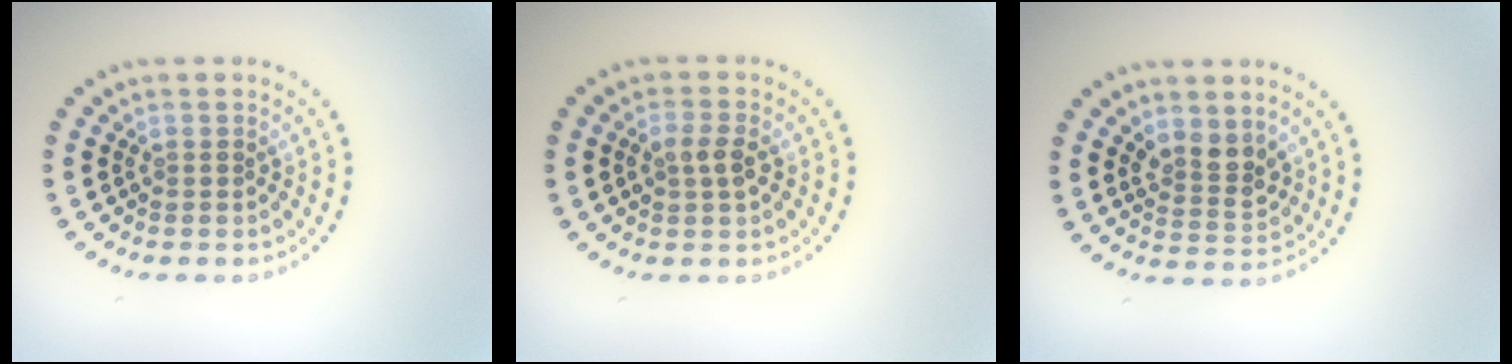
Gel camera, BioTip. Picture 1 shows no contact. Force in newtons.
{"total": 1.8, "press": 1.7, "slide": 0.2}
{"total": 2.8, "press": 2.5, "slide": 1.2}